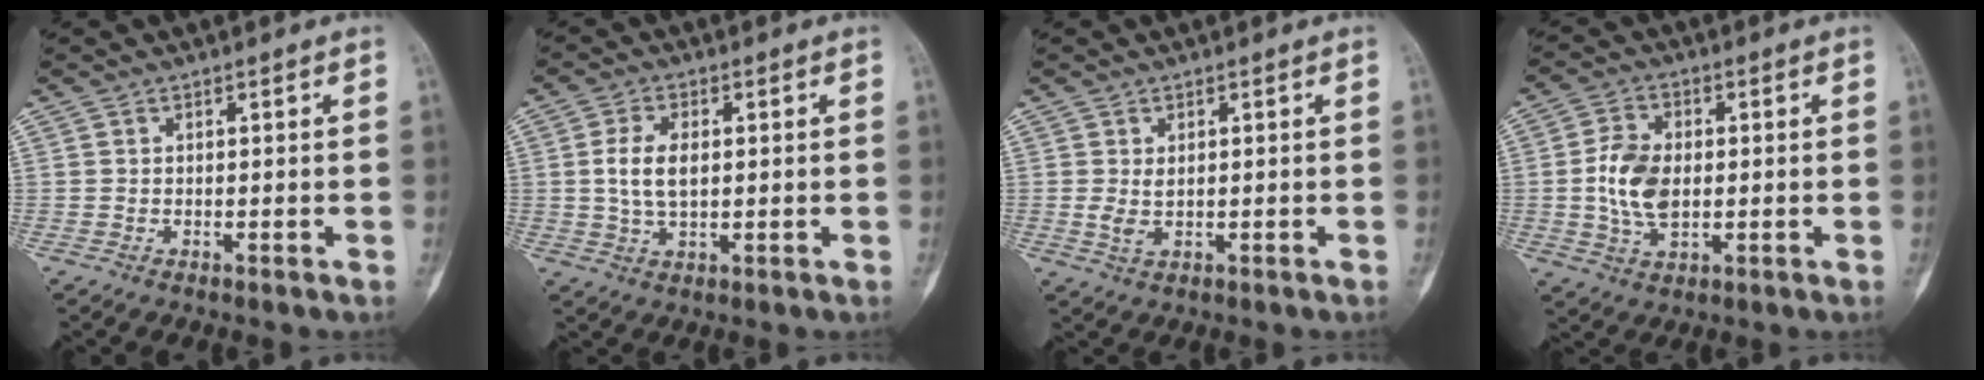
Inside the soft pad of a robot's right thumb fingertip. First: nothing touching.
{"total": 6.4, "force": [0.6, 3.5, 5.3], "torque": [-0.108, 0.000, 0.013]}
{"total": 2.5, "force": [0.2, 1.3, 2.1], "torque": [-0.044, -0.003, 0.012]}
{"total": 9.0, "force": [-0.2, 5.6, 7.0], "torque": [-0.131, 0.002, -0.005]}